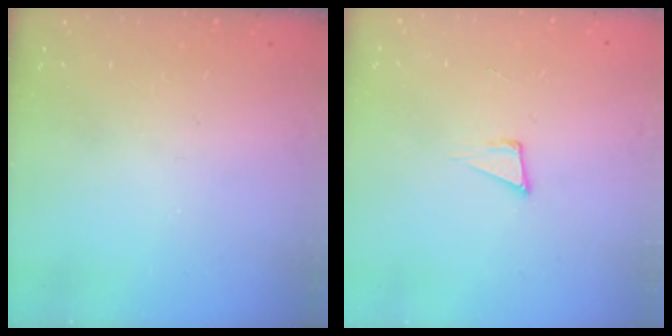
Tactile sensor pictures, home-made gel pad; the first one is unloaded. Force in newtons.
{"total": 3.9, "press": 2.4, "slide": 3.1}